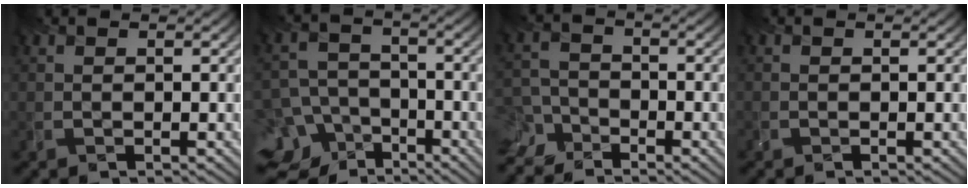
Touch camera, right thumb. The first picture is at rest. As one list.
[{"total": 11.9, "force": [-7.1, 8.6, 4.2], "torque": [-0.104, -0.045, -0.113]}, {"total": 5.5, "force": [-4.5, 2.7, 1.5], "torque": [-0.039, -0.009, -0.098]}, {"total": 0.0}]